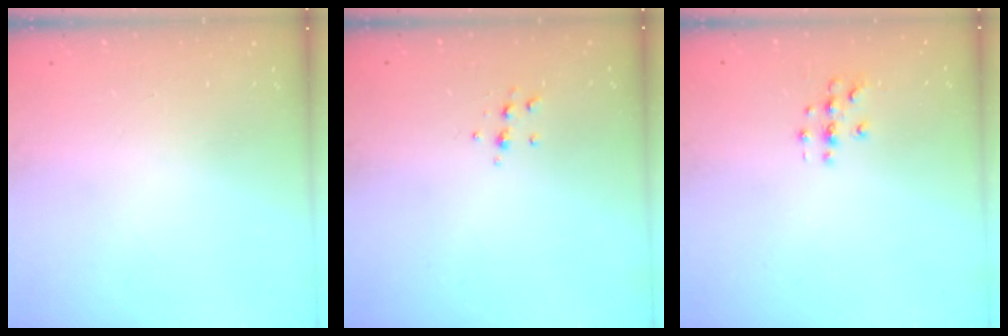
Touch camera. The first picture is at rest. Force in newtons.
{"total": 5.8, "press": 5.8, "slide": 0.6}
{"total": 3.6, "press": 3.6, "slide": 0.5}